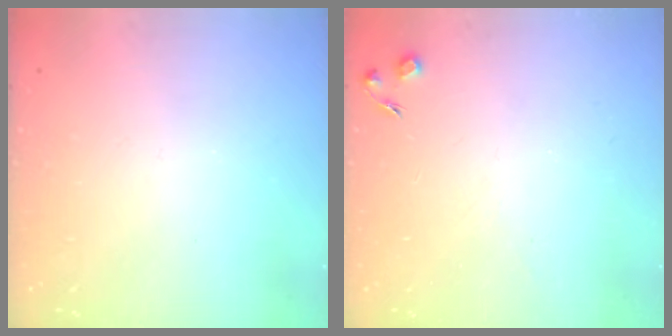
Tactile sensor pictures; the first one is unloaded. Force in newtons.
{"total": 5.6, "press": 5.5, "slide": 0.8}